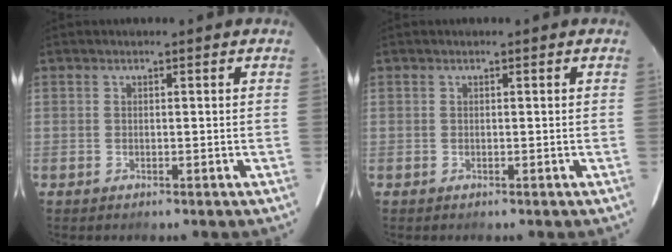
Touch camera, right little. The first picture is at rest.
{"total": 0.0}